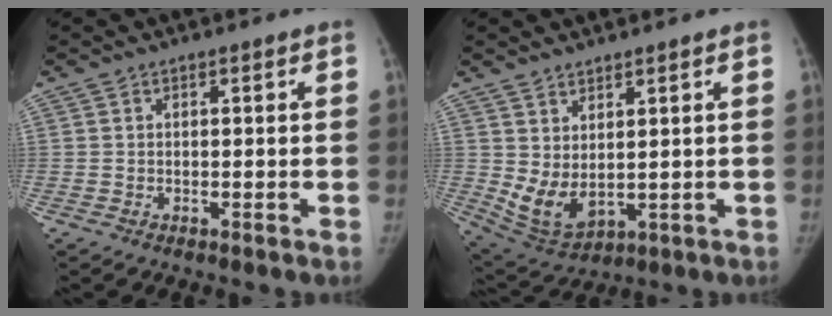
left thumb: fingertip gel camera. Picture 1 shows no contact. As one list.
[{"total": 7.4, "force": [1.7, 3.9, 6.1], "torque": [-0.111, -0.025, 0.055]}]